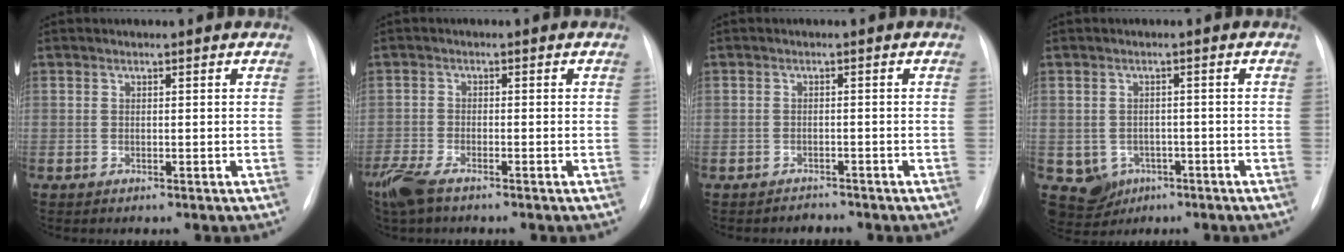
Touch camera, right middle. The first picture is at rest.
{"total": 5.5, "force": [-4.2, 1.5, 3.3], "torque": [-0.076, -0.014, -0.080]}
{"total": 1.6, "force": [-1.4, 0.6, -0.6], "torque": [0.009, -0.002, -0.023]}
{"total": 5.0, "force": [-1.9, 4.5, 0.8], "torque": [-0.016, 0.007, -0.020]}